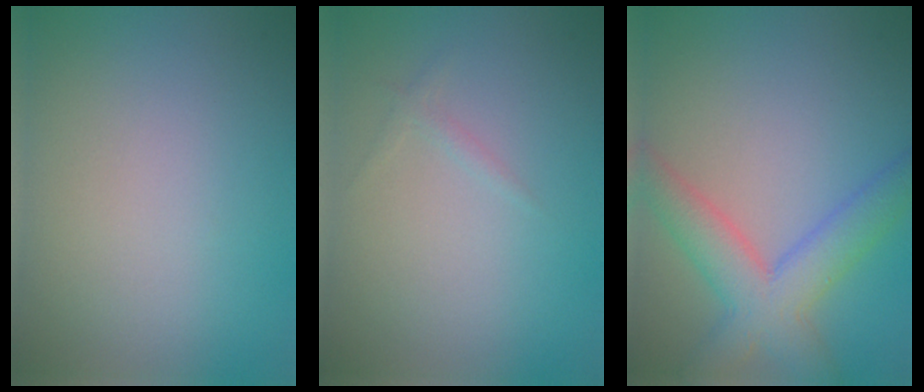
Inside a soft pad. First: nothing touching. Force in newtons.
{"total": 0.6, "press": 0.6, "slide": 0.1}
{"total": 6.2, "press": 6.2, "slide": 0.4}